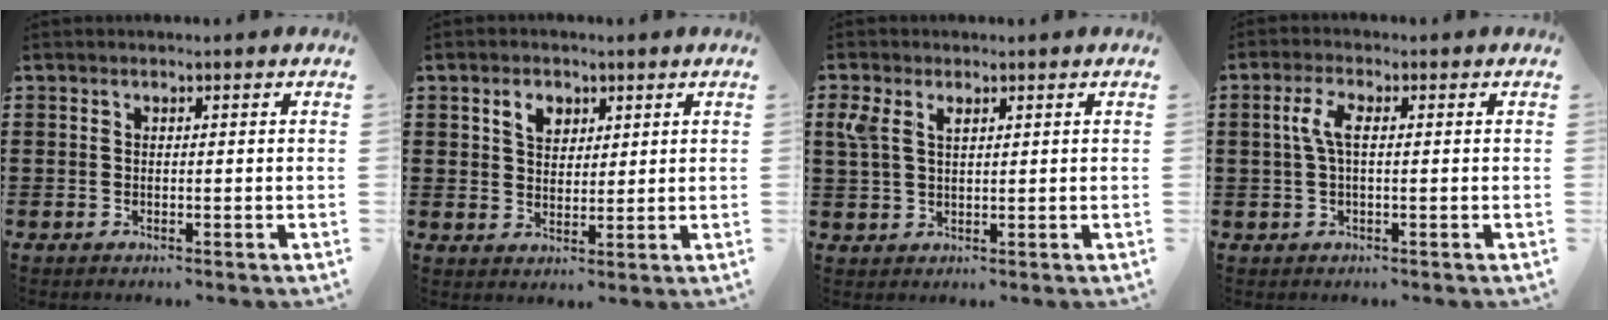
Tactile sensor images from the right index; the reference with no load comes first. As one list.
[{"total": 3.5, "force": [1.7, 2.5, 1.7], "torque": [-0.036, 0.008, 0.027]}, {"total": 3.0, "force": [1.4, 1.8, 2.0], "torque": [-0.045, 0.007, 0.025]}, {"total": 3.9, "force": [0.2, 1.5, 3.6], "torque": [-0.085, 0.002, -0.004]}]